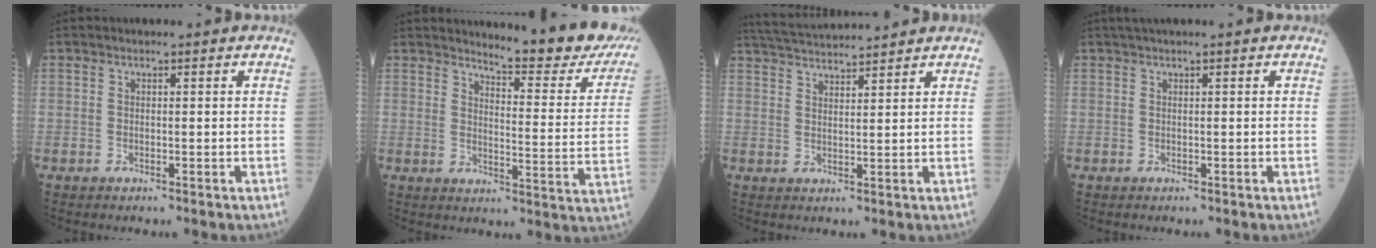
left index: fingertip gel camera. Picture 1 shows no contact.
{"total": 16.5, "force": [15.1, 0.8, 6.7], "torque": [-0.084, -0.094, 0.168]}
{"total": 9.1, "force": [8.7, -0.8, 2.6], "torque": [-0.056, 0.027, 0.142]}
{"total": 1.4, "force": [1.0, -0.2, 1.0], "torque": [-0.023, 0.016, 0.021]}